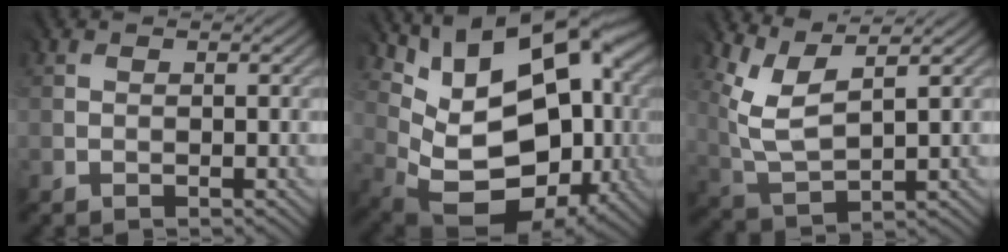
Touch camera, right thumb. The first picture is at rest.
{"total": 16.5, "force": [3.9, 10.3, 12.3], "torque": [-0.183, 0.004, 0.093]}
{"total": 5.8, "force": [3.7, 1.8, 4.1], "torque": [-0.107, 0.001, 0.084]}